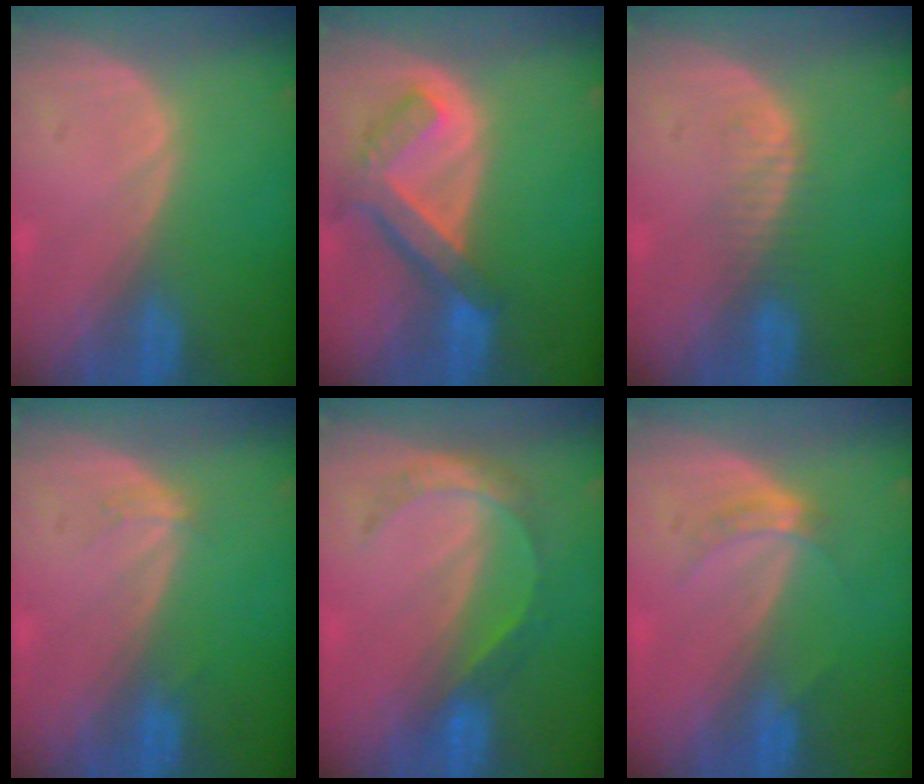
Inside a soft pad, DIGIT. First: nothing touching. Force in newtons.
{"total": 7.6, "press": 6.5, "slide": 3.8}
{"total": 2.3, "press": 2.3, "slide": 0.3}
{"total": 1.1, "press": 1.1, "slide": 0.1}
{"total": 5.5, "press": 4.8, "slide": 2.8}
{"total": 2.8, "press": 2.5, "slide": 1.3}